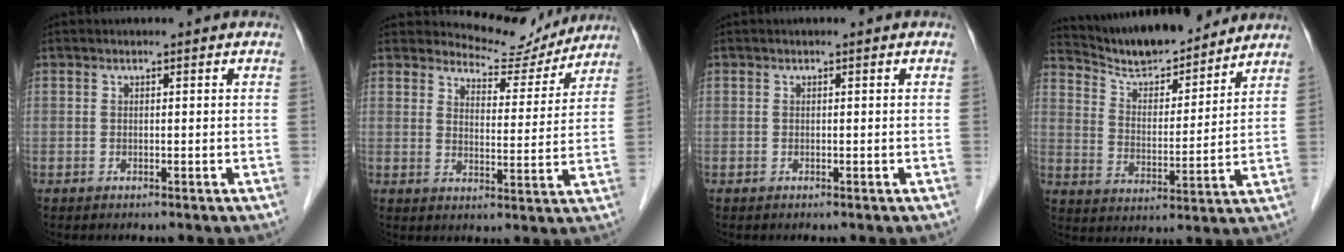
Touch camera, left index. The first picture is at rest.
{"total": 8.6, "force": [8.4, 2.0, 0.1], "torque": [-0.003, -0.011, 0.114]}
{"total": 0.0}
{"total": 13.7, "force": [12.9, 1.9, 4.1], "torque": [-0.074, 0.007, 0.218]}